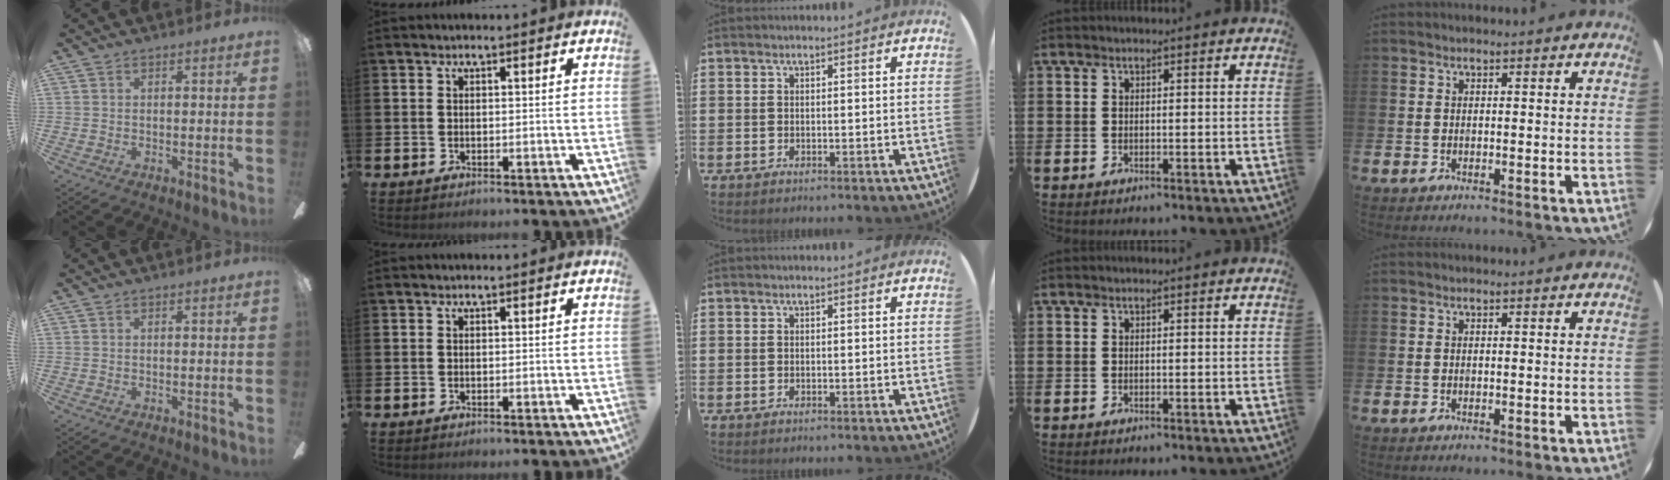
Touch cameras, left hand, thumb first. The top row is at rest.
{}